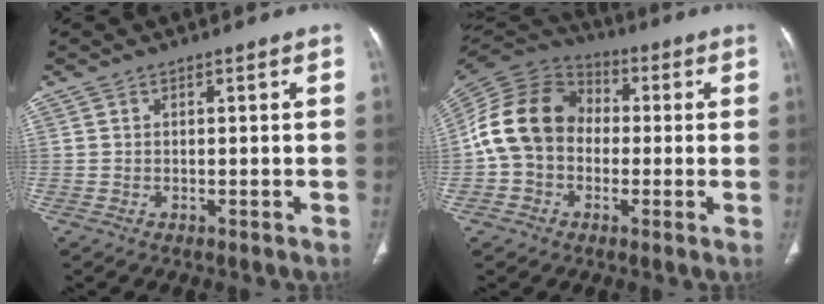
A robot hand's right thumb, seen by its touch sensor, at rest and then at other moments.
{"total": 14.4, "force": [-0.8, 11.7, 8.3], "torque": [-0.149, 0.035, -0.027]}